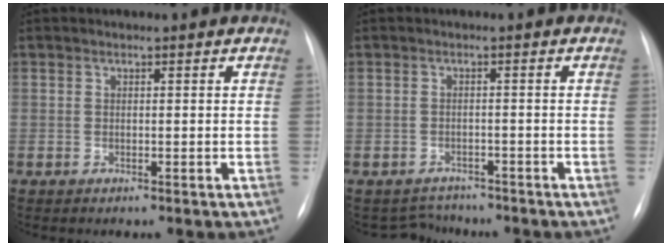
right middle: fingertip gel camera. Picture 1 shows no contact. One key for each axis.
{"total": 3.1, "fx": -2.9, "fy": 0.9, "fz": -0.8, "tx": 0.005, "ty": 0.003, "tz": -0.042}